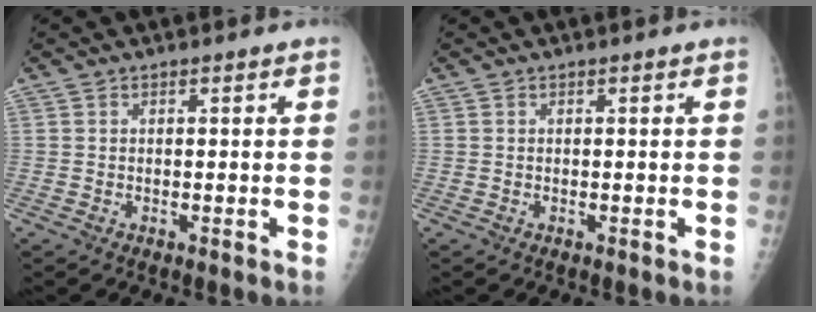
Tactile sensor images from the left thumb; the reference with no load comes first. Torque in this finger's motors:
{"motor_torque": [-0.31, 0.01, -0.05, -0.12, 0.00]}